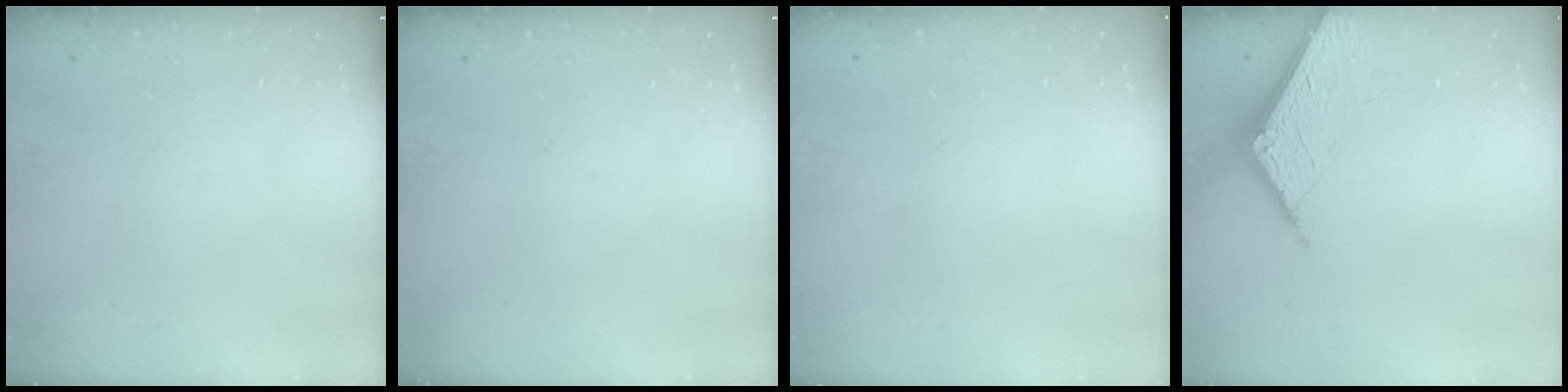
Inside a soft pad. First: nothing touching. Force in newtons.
{"total": 0.0}
{"total": 0.0}
{"total": 6.7, "press": 6.7, "slide": 0.2}